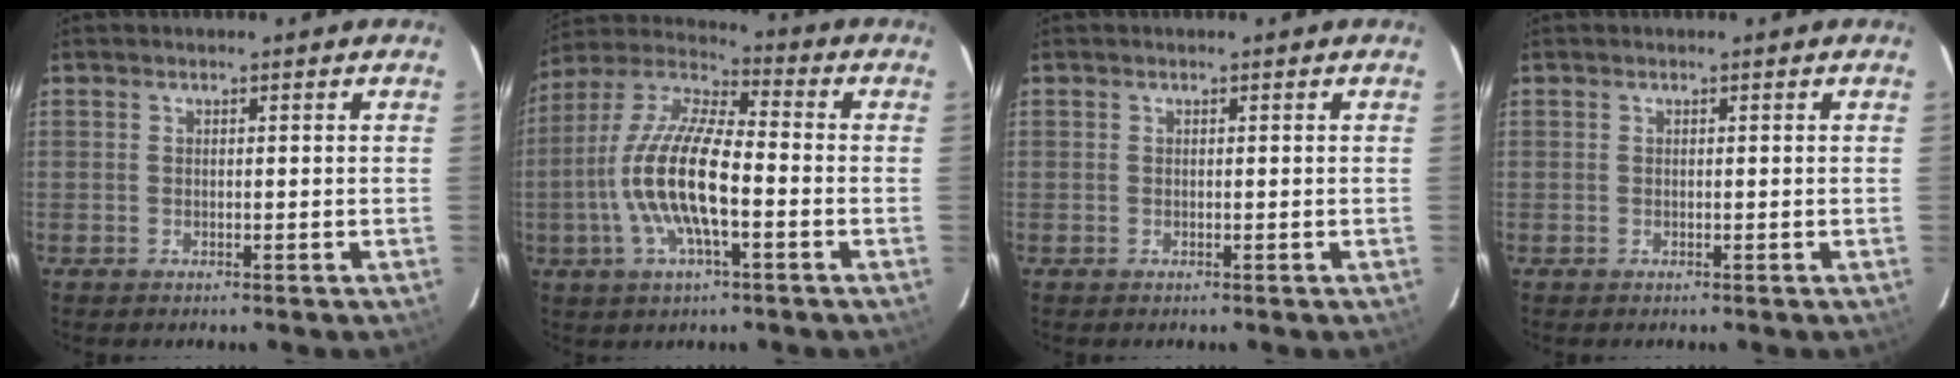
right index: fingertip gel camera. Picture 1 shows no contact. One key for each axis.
{"total": 15.9, "fx": -3.7, "fy": 4.9, "fz": 14.7, "tx": -0.292, "ty": 0.001, "tz": -0.079}
{"total": 0.0}
{"total": 0.0}